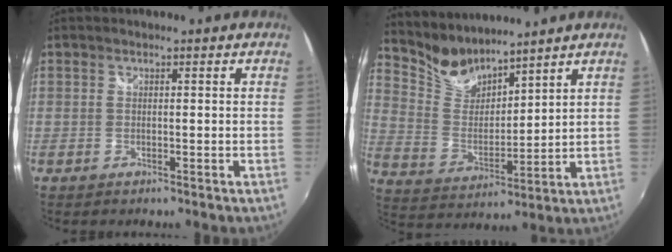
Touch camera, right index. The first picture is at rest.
{"total": 8.8, "force": [8.2, 2.4, 2.0], "torque": [-0.046, -0.005, 0.168]}